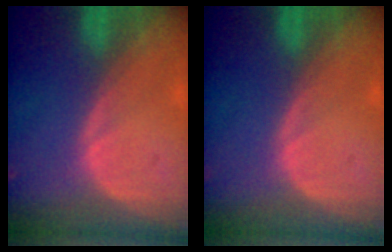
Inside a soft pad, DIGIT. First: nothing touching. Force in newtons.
{"total": 0.0}